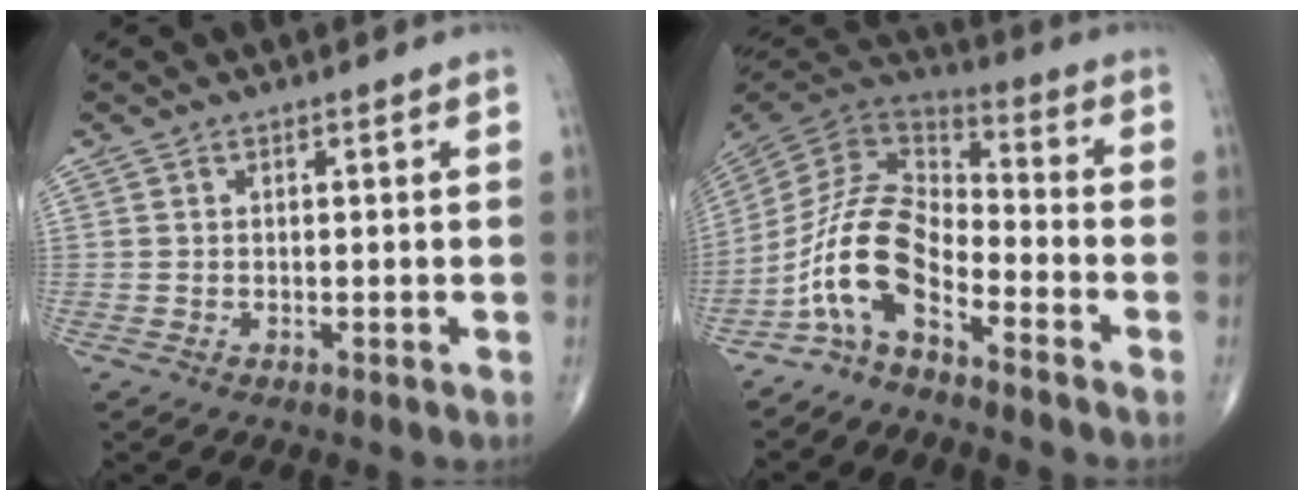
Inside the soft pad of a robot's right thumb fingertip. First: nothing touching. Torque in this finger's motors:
{"motor_torque": [0.89, -0.05, 1.53, -1.25, 0.48]}